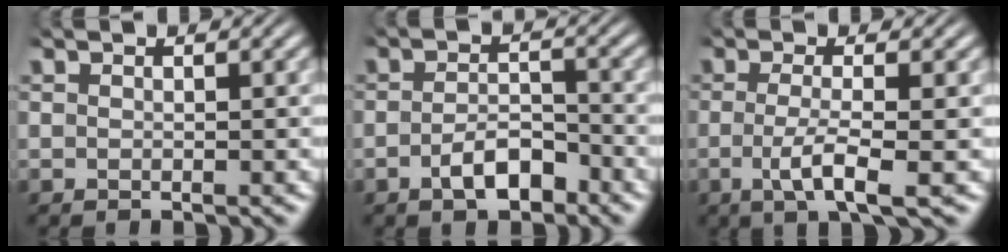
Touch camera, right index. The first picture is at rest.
{"total": 3.4, "force": [-2.5, 1.2, 1.9], "torque": [-0.025, -0.006, -0.041]}
{"total": 3.6, "force": [-1.1, 0.2, 3.4], "torque": [-0.073, -0.020, -0.010]}